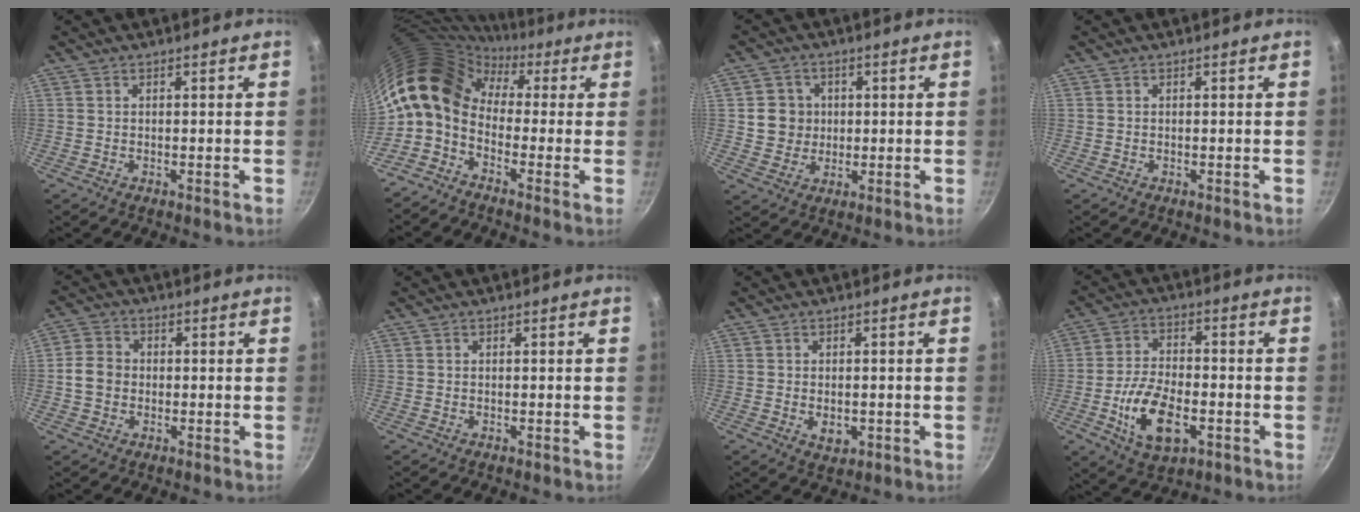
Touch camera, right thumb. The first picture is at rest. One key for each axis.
{"total": 12.2, "fx": 0.8, "fy": 8.5, "fz": 8.6, "tx": -0.142, "ty": 0.030, "tz": -0.013}
{"total": 6.0, "fx": 0.8, "fy": 5.7, "fz": 1.7, "tx": 0.005, "ty": 0.005, "tz": 0.015}
{"total": 0.0}
{"total": 5.2, "fx": -0.5, "fy": 4.4, "fz": 2.7, "tx": -0.036, "ty": 0.012, "tz": -0.018}
{"total": 0.0}
{"total": 3.4, "fx": -0.6, "fy": 2.3, "fz": 2.4, "tx": -0.033, "ty": -0.003, "tz": -0.004}
{"total": 12.8, "fx": -3.9, "fy": 6.8, "fz": 10.1, "tx": -0.178, "ty": 0.015, "tz": -0.067}